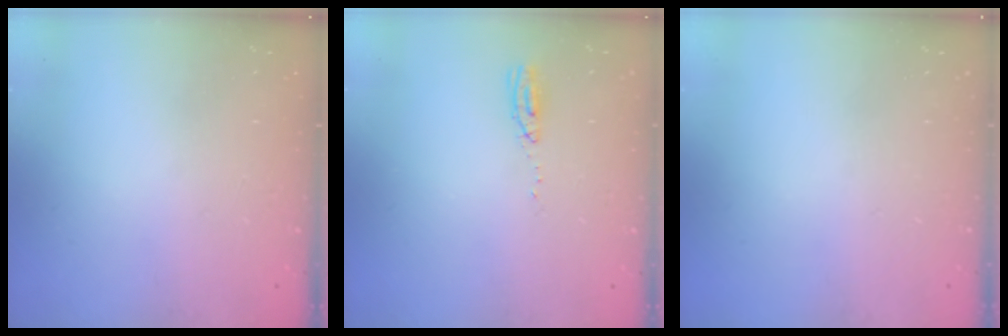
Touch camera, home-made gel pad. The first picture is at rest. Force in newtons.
{"total": 3.6, "press": 3.3, "slide": 1.5}
{"total": 0.0}